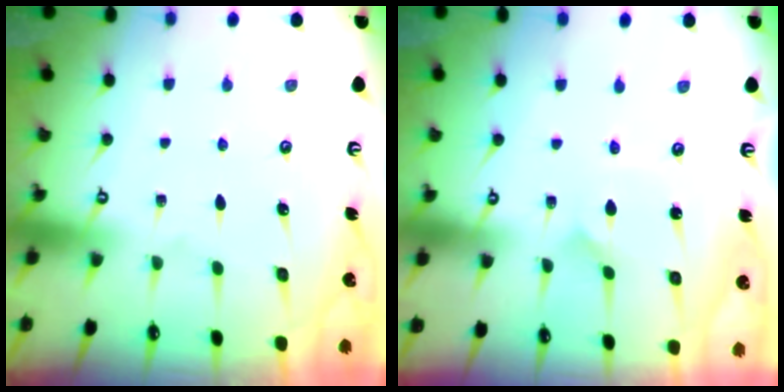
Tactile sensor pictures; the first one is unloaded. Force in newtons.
{"total": 2.2, "press": 2.2, "slide": 0.2}